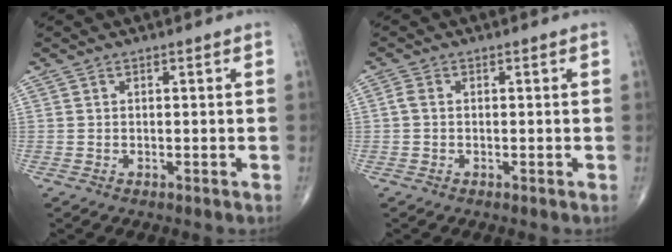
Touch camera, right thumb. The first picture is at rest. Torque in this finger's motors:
{"motor_torque": [-0.04, -0.08, 0.16, -0.12, 0.06]}